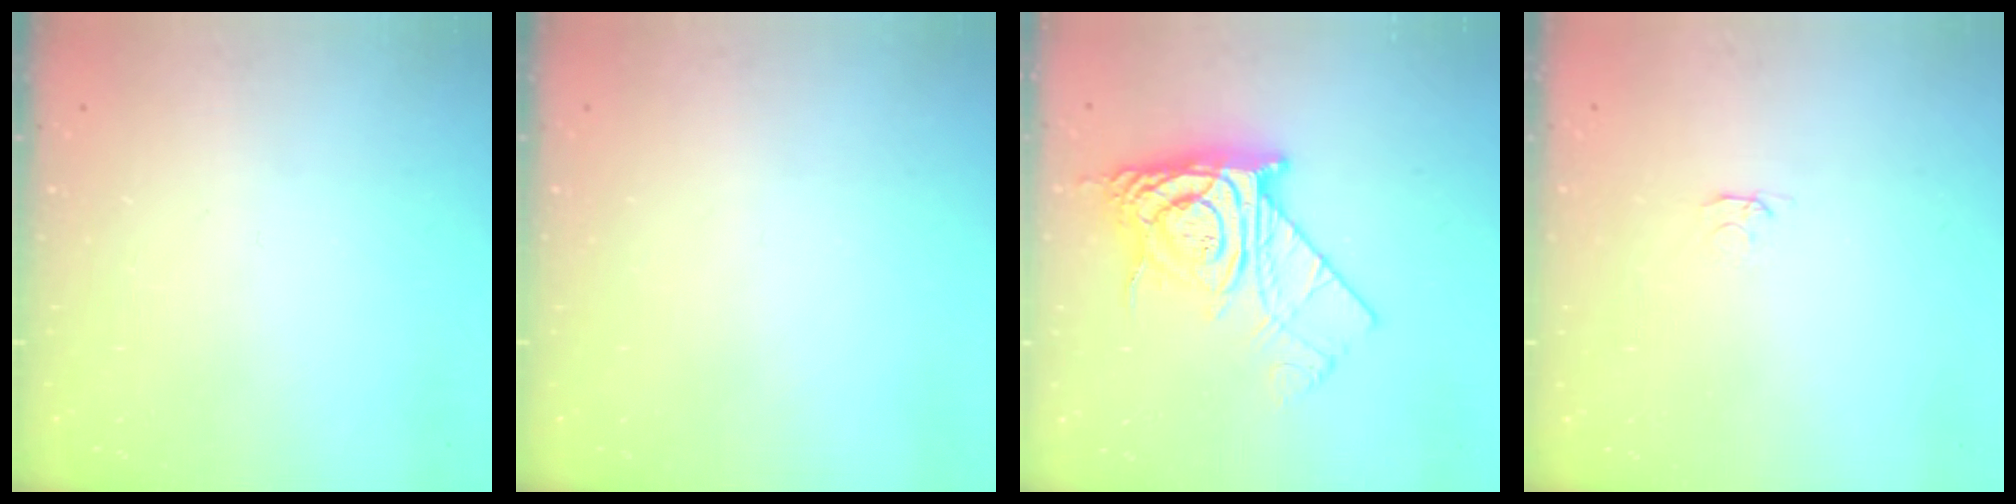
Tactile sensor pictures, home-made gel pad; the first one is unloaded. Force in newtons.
{"total": 0.0}
{"total": 12.9, "press": 12.8, "slide": 1.5}
{"total": 2.1, "press": 2.0, "slide": 0.3}